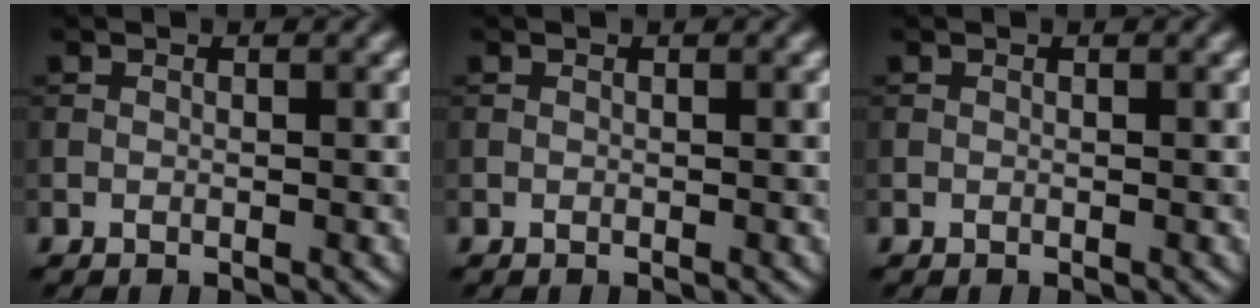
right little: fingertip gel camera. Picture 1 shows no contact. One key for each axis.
{"total": 0.0}
{"total": 0.0}